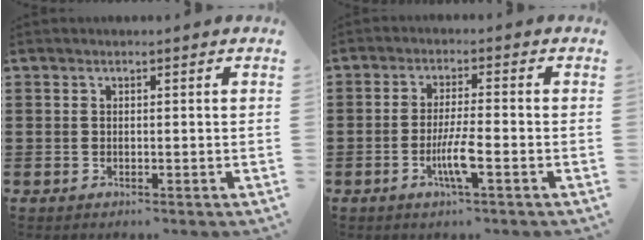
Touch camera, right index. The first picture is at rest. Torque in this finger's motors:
{"motor_torque": [1.45, -0.25, 0.51, 0.07]}